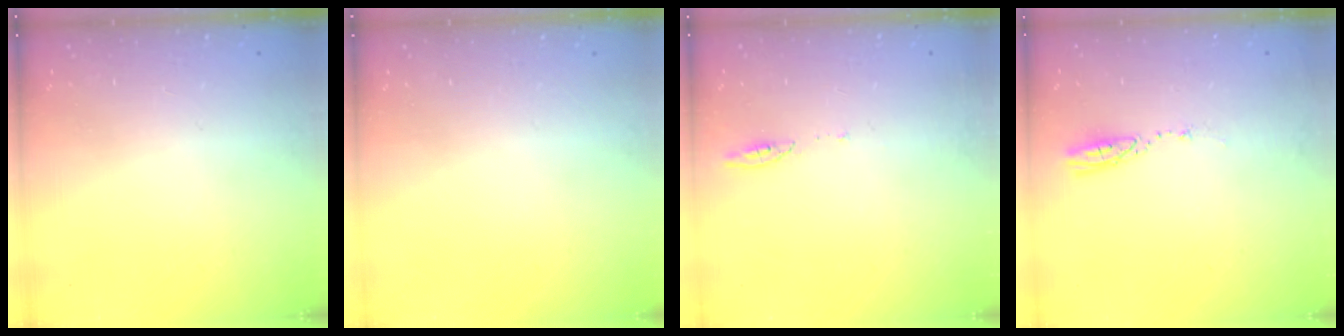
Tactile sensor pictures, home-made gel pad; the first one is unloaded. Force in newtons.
{"total": 0.0}
{"total": 4.8, "press": 4.8, "slide": 0.6}
{"total": 3.7, "press": 3.6, "slide": 0.3}